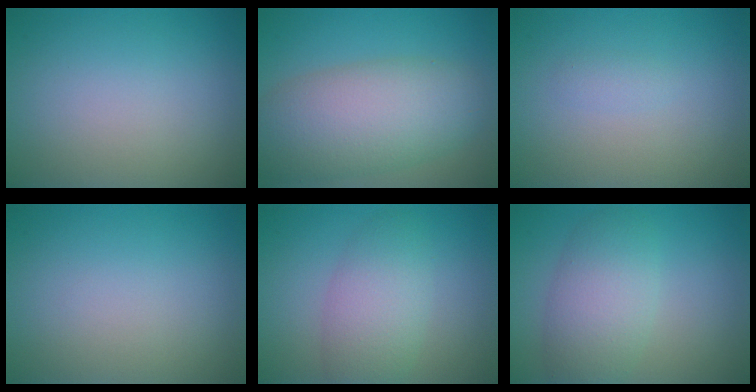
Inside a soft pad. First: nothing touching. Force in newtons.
{"total": 8.4, "press": 8.4, "slide": 0.2}
{"total": 0.8, "press": 0.8, "slide": 0.0}
{"total": 0.0}
{"total": 4.3, "press": 4.3, "slide": 0.1}
{"total": 5.0, "press": 5.0, "slide": 0.1}